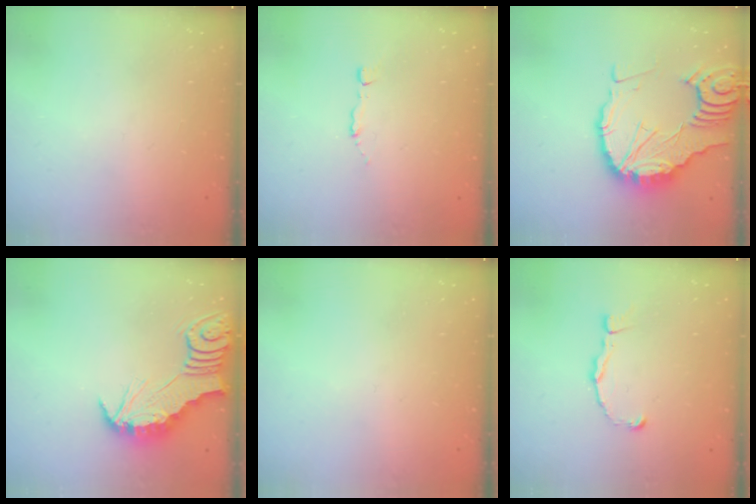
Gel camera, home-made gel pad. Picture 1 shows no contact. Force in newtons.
{"total": 1.2, "press": 1.2, "slide": 0.2}
{"total": 16.7, "press": 16.6, "slide": 1.8}
{"total": 2.3, "press": 2.3, "slide": 0.3}
{"total": 0.0}
{"total": 2.4, "press": 2.4, "slide": 0.2}